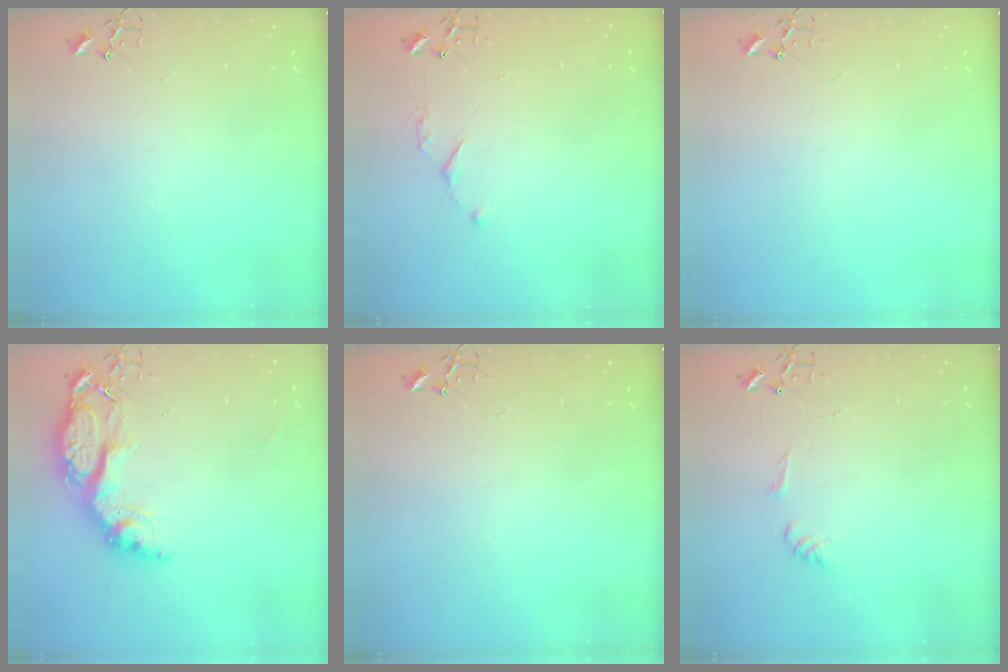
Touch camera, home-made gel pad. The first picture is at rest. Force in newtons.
{"total": 4.3, "press": 4.3, "slide": 0.7}
{"total": 0.0}
{"total": 15.4, "press": 15.3, "slide": 1.2}
{"total": 0.0}
{"total": 5.9, "press": 5.9, "slide": 0.6}